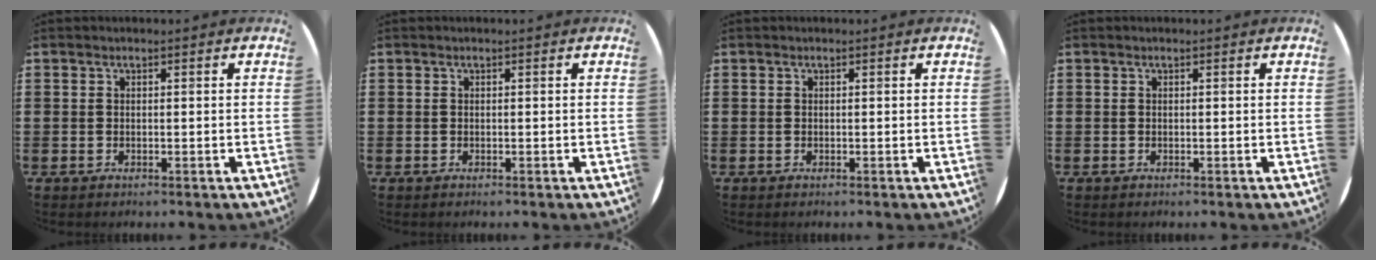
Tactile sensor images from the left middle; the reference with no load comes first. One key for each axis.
{"total": 0.0}
{"total": 0.0}
{"total": 0.0}